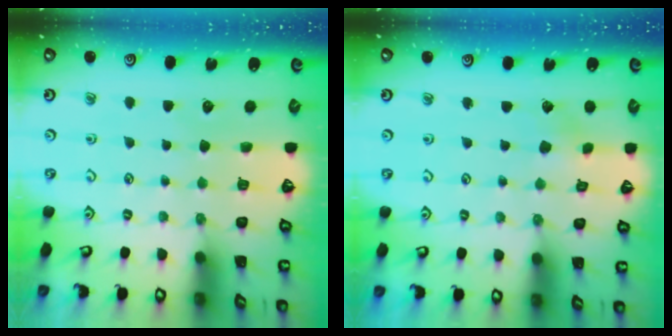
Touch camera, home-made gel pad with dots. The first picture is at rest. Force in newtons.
{"total": 2.7, "press": 2.7, "slide": 0.2}